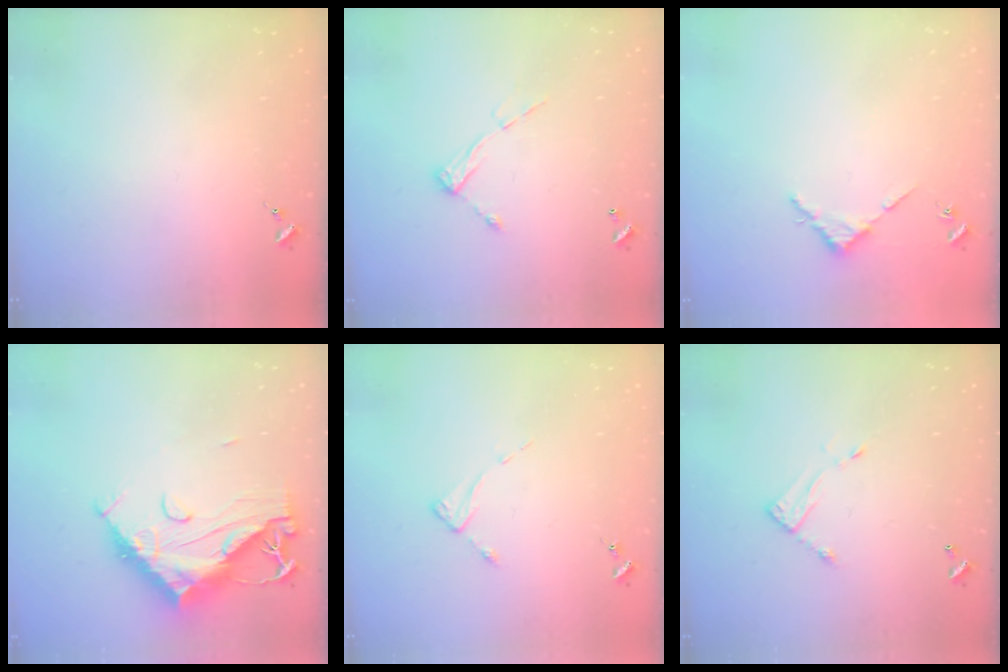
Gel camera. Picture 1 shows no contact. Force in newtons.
{"total": 8.2, "press": 8.2, "slide": 0.5}
{"total": 3.1, "press": 3.1, "slide": 0.3}
{"total": 17.4, "press": 17.3, "slide": 1.6}
{"total": 2.6, "press": 2.6, "slide": 0.4}
{"total": 7.1, "press": 7.1, "slide": 0.5}